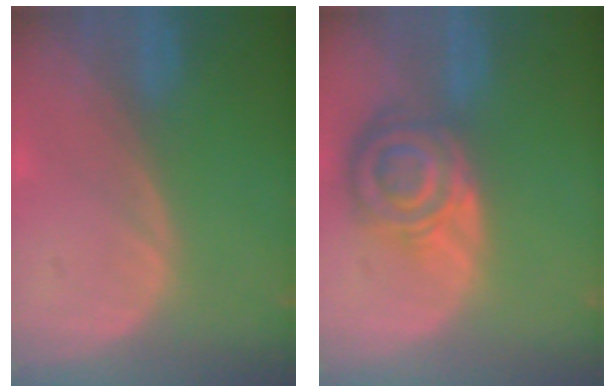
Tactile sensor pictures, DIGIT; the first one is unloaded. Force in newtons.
{"total": 8.2, "press": 7.1, "slide": 4.1}